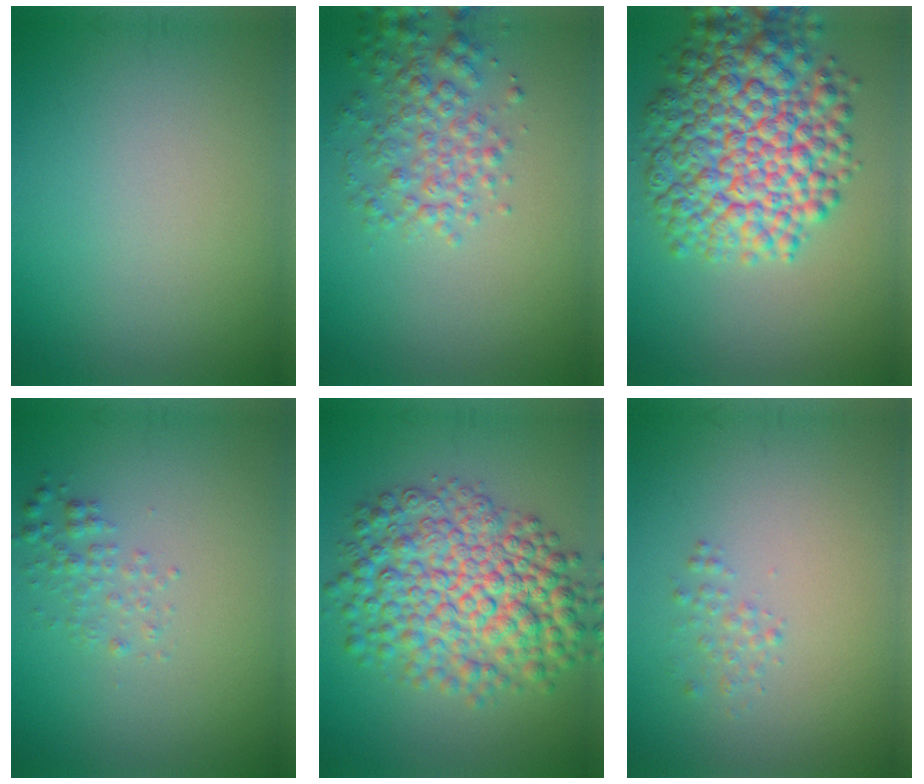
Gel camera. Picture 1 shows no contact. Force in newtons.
{"total": 3.7, "press": 3.7, "slide": 0.2}
{"total": 10.4, "press": 10.3, "slide": 0.3}
{"total": 1.5, "press": 1.5, "slide": 0.0}
{"total": 9.3, "press": 9.3, "slide": 0.1}
{"total": 0.9, "press": 0.9, "slide": 0.0}